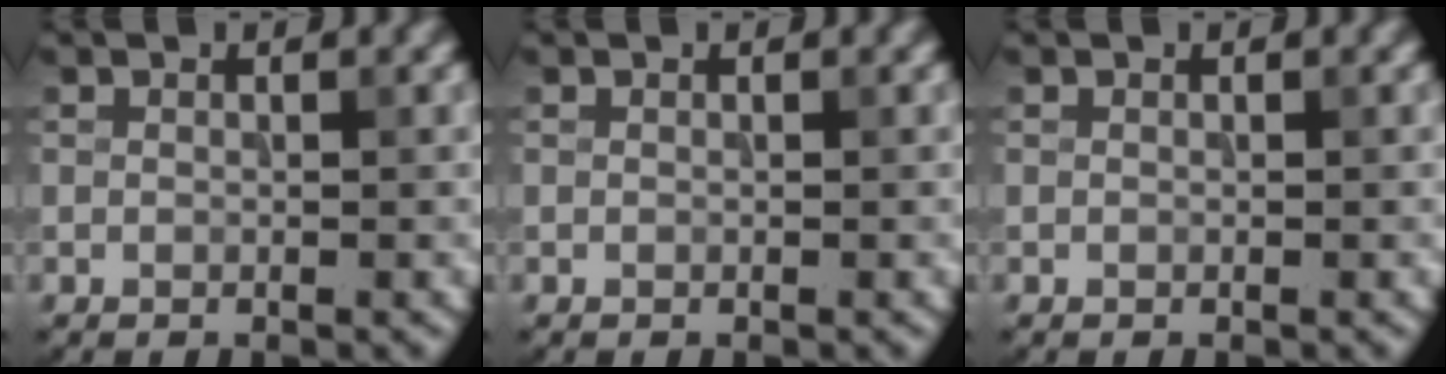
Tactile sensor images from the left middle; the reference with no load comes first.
{"total": 0.0}
{"total": 0.0}